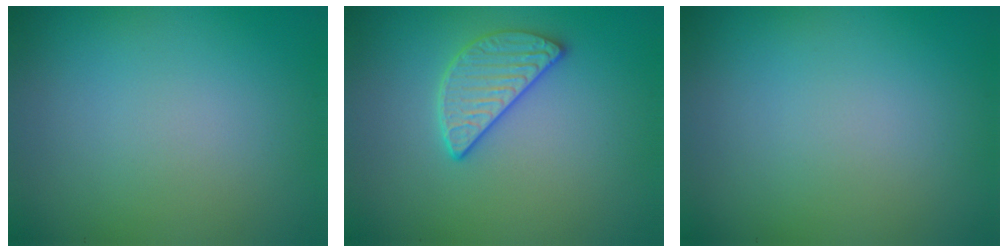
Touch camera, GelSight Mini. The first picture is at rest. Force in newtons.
{"total": 2.9, "press": 2.6, "slide": 1.1}
{"total": 0.0}